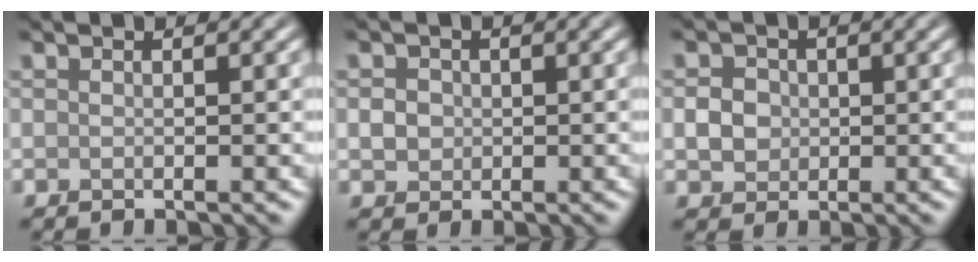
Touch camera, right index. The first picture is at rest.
{"total": 1.4, "force": [0.0, 1.3, 0.5], "torque": [-0.005, -0.003, -0.002]}
{"total": 2.2, "force": [-0.1, 1.9, 1.0], "torque": [-0.015, -0.001, -0.002]}